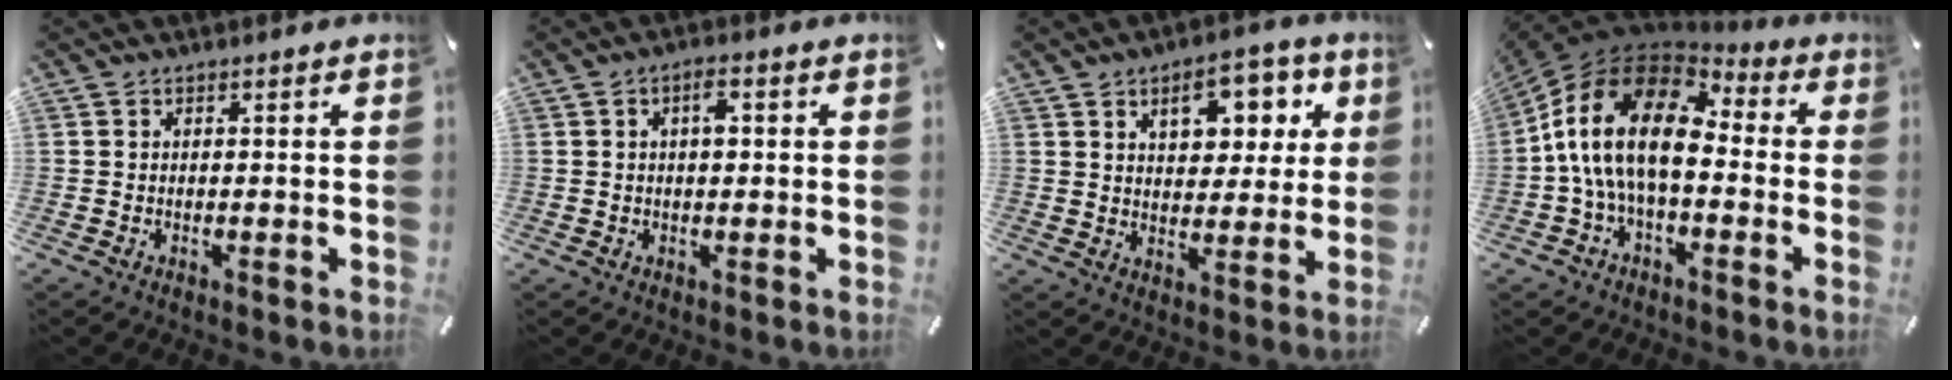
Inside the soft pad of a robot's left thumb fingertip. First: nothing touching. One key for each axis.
{"total": 3.7, "fx": 0.7, "fy": 1.8, "fz": 3.1, "tx": -0.048, "ty": 0.003, "tz": 0.005}
{"total": 10.9, "fx": 5.0, "fy": 7.1, "fz": 6.7, "tx": -0.080, "ty": -0.014, "tz": 0.079}
{"total": 18.9, "fx": -0.3, "fy": 10.8, "fz": 15.5, "tx": -0.324, "ty": 0.022, "tz": -0.010}